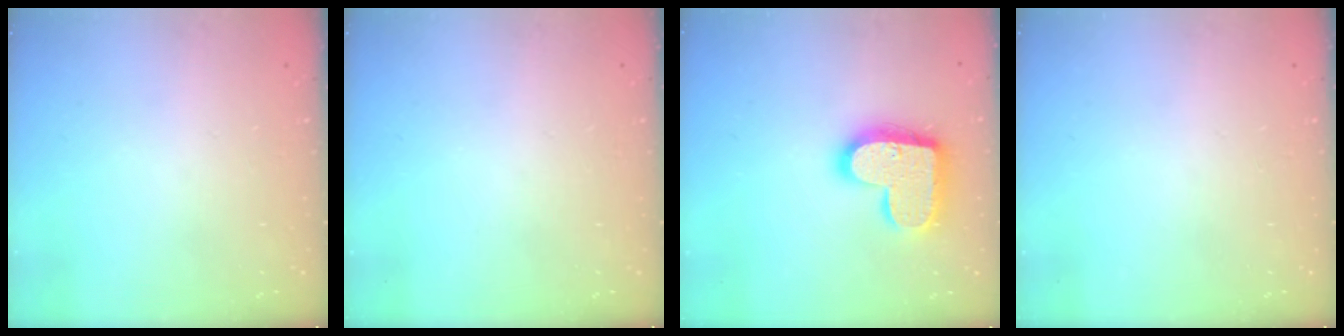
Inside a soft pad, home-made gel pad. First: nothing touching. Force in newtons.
{"total": 0.0}
{"total": 17.8, "press": 17.7, "slide": 1.1}
{"total": 0.0}